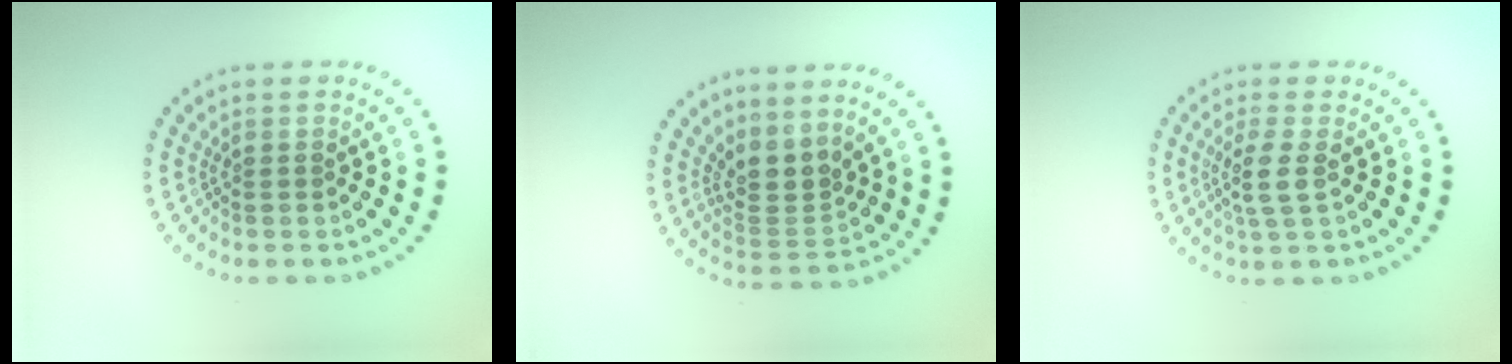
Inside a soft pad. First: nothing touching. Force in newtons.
{"total": 2.9, "press": 2.0, "slide": 2.1}
{"total": 2.4, "press": 2.0, "slide": 1.3}